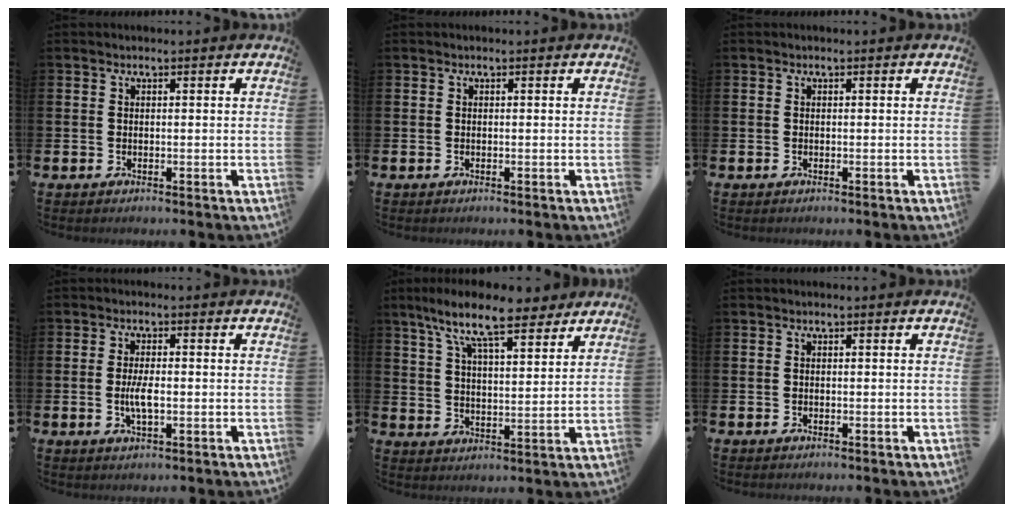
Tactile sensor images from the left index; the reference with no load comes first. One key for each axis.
{"total": 0.0}
{"total": 0.0}
{"total": 3.7, "fx": -0.4, "fy": 1.4, "fz": 3.4, "tx": -0.067, "ty": -0.003, "tz": -0.010}
{"total": 10.7, "fx": 8.9, "fy": 2.5, "fz": 5.5, "tx": -0.122, "ty": -0.035, "tz": 0.158}
{"total": 0.0}